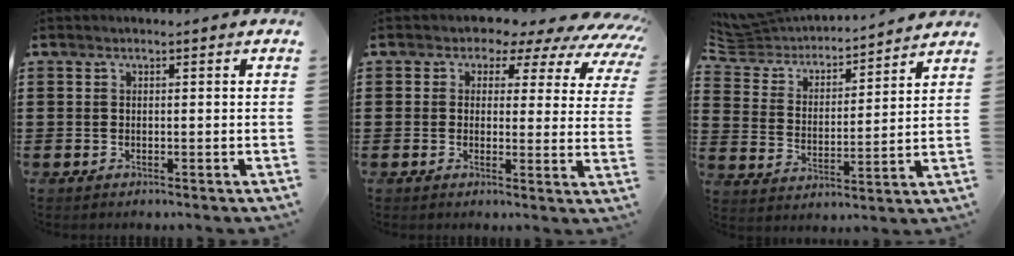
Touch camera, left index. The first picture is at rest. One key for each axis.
{"total": 3.9, "fx": 2.7, "fy": 2.4, "fz": 1.5, "tx": -0.034, "ty": -0.021, "tz": 0.038}
{"total": 4.1, "fx": 3.9, "fy": 1.1, "fz": 0.3, "tx": -0.034, "ty": -0.029, "tz": 0.059}